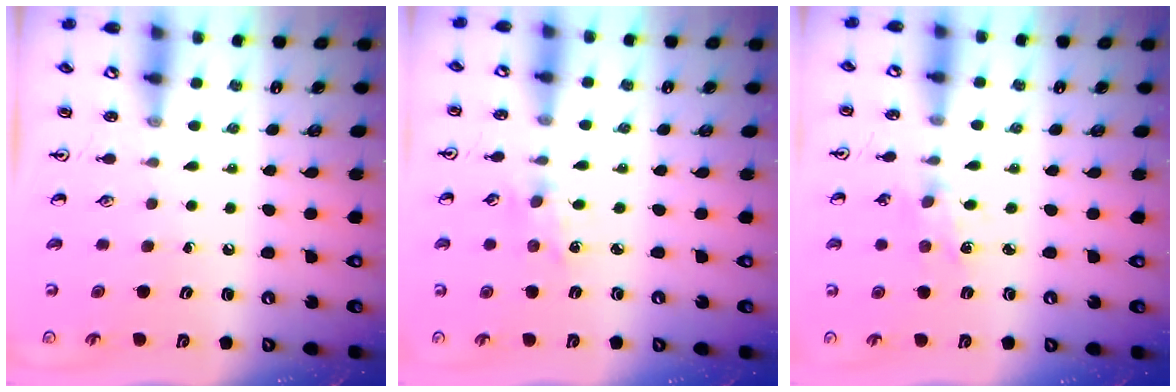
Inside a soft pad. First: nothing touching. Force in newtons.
{"total": 0.9, "press": 0.9, "slide": 0.2}
{"total": 2.7, "press": 2.7, "slide": 0.4}